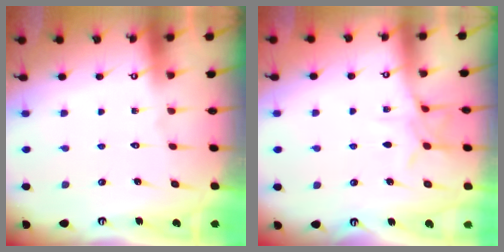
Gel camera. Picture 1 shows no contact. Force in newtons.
{"total": 8.5, "press": 8.5, "slide": 0.6}